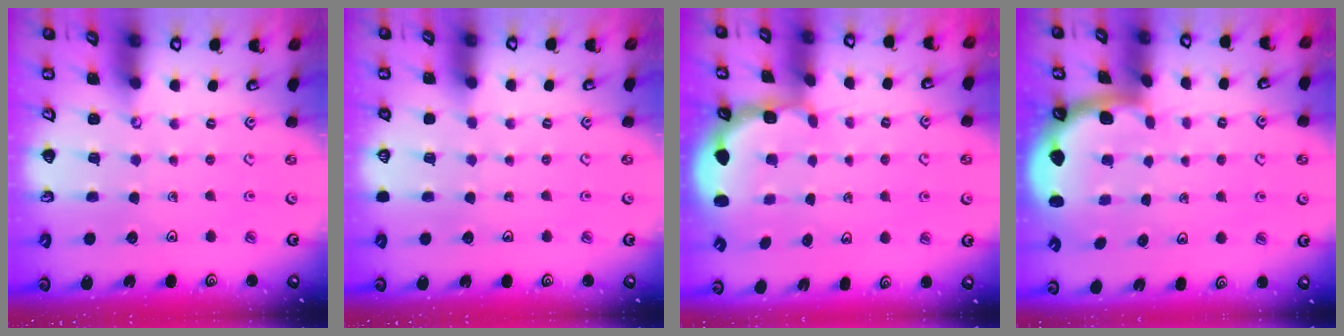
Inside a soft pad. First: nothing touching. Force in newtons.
{"total": 0.0}
{"total": 2.5, "press": 1.9, "slide": 1.6}
{"total": 1.6, "press": 1.6, "slide": 0.1}